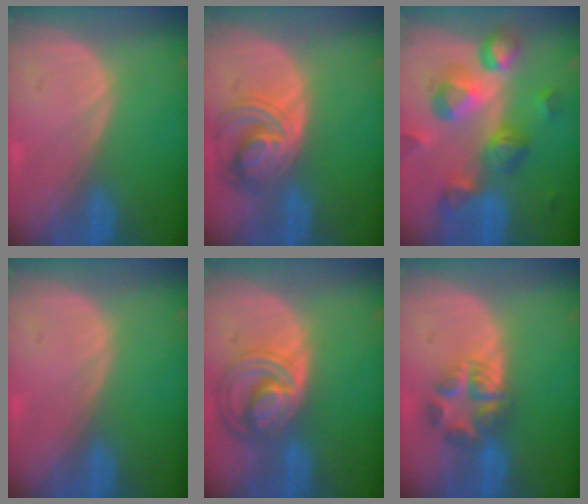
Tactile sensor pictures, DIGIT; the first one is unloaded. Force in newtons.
{"total": 7.1, "press": 6.9, "slide": 1.8}
{"total": 10.7, "press": 9.6, "slide": 4.7}
{"total": 0.0}
{"total": 8.7, "press": 7.5, "slide": 4.4}
{"total": 5.6, "press": 5.5, "slide": 1.0}